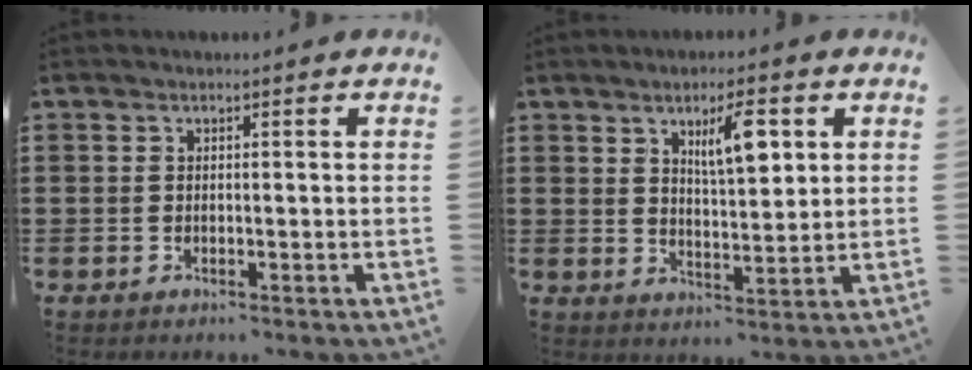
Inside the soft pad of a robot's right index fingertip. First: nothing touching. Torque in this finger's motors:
{"motor_torque": [0.52, -0.38, 0.25, 0.10]}